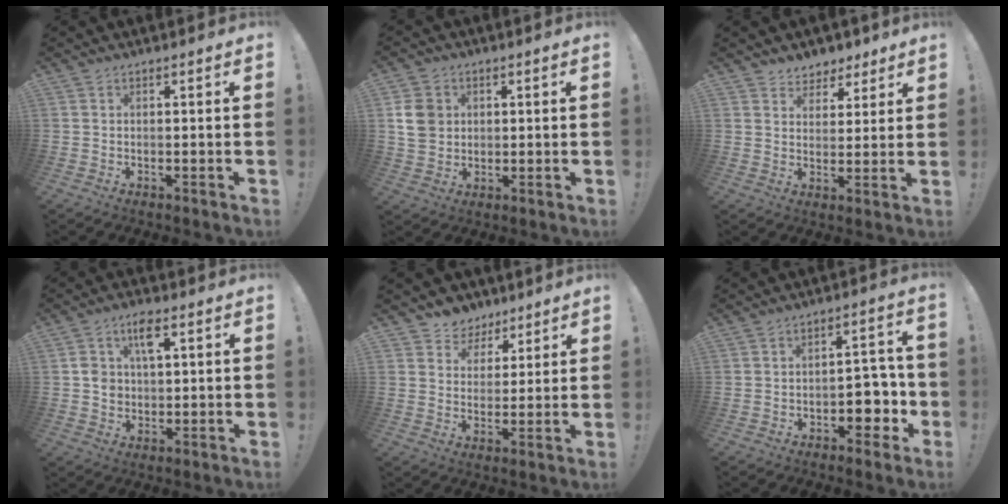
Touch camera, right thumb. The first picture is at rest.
{"total": 8.1, "force": [1.7, 7.0, 3.7], "torque": [-0.062, 0.002, 0.036]}
{"total": 6.1, "force": [4.1, 4.5, 0.5], "torque": [-0.003, -0.033, 0.081]}
{"total": 7.6, "force": [2.6, 4.9, 5.1], "torque": [-0.089, 0.002, 0.044]}
{"total": 6.3, "force": [3.7, 5.1, 0.3], "torque": [-0.002, -0.033, 0.075]}
{"total": 9.1, "force": [-3.8, 6.1, 5.5], "torque": [-0.042, 0.018, -0.060]}